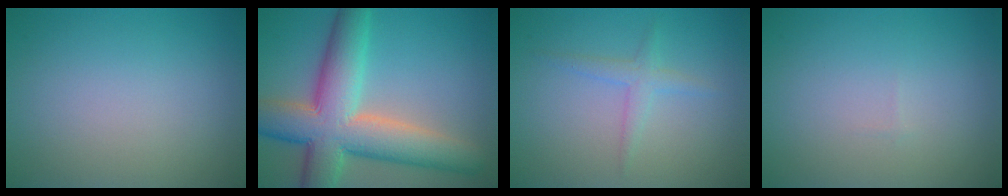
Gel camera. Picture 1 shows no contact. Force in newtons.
{"total": 11.0, "press": 11.0, "slide": 0.5}
{"total": 1.7, "press": 1.7, "slide": 0.0}
{"total": 0.0}